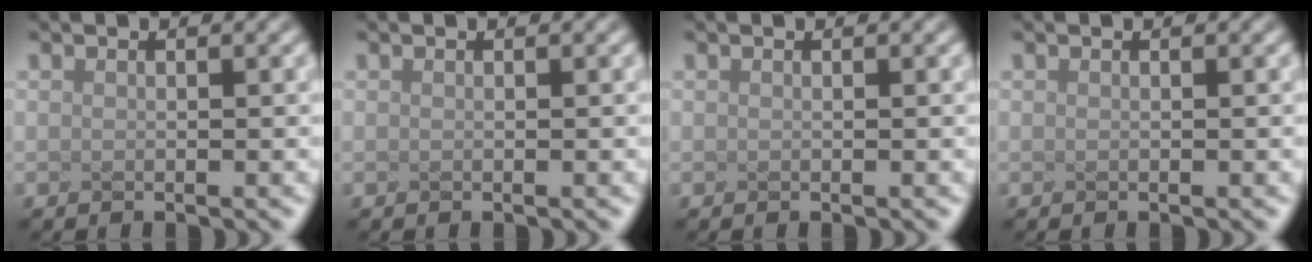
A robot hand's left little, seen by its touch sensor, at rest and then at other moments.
{"total": 0.0}
{"total": 0.0}
{"total": 0.0}